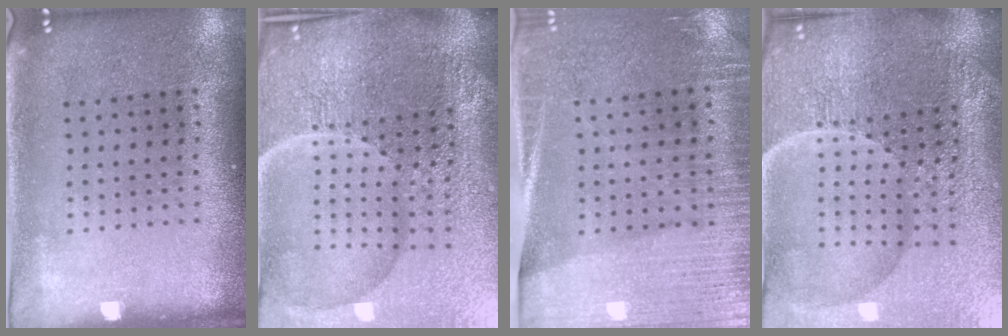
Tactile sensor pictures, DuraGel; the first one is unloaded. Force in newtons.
{"total": 7.2, "press": 6.3, "slide": 3.5}
{"total": 3.4, "press": 3.1, "slide": 1.4}
{"total": 5.7, "press": 5.3, "slide": 2.0}